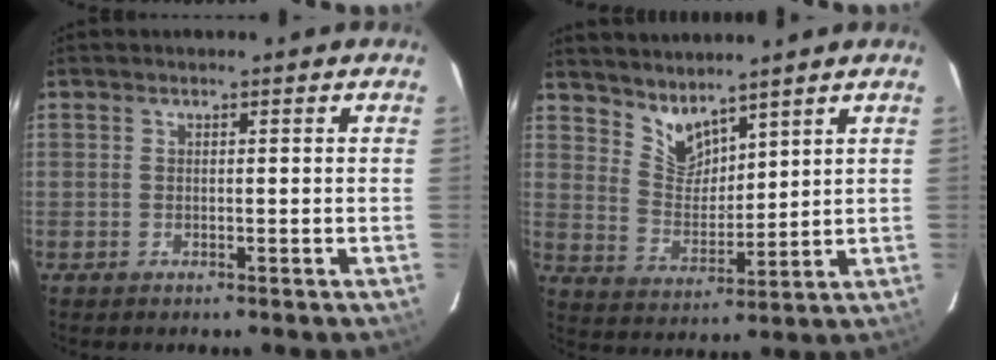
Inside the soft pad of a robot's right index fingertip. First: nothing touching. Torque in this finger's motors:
{"motor_torque": [-0.18, 0.32, 0.00, -0.01]}